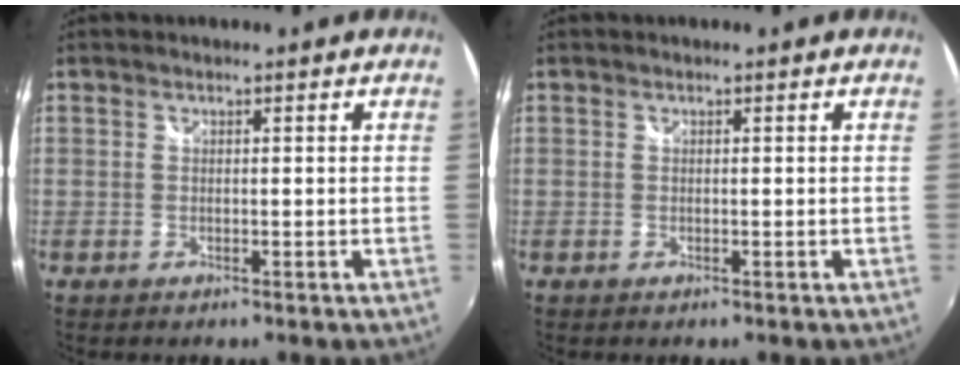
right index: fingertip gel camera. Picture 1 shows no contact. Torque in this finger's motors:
{"motor_torque": [0.00, 0.00, 0.00, 0.00]}